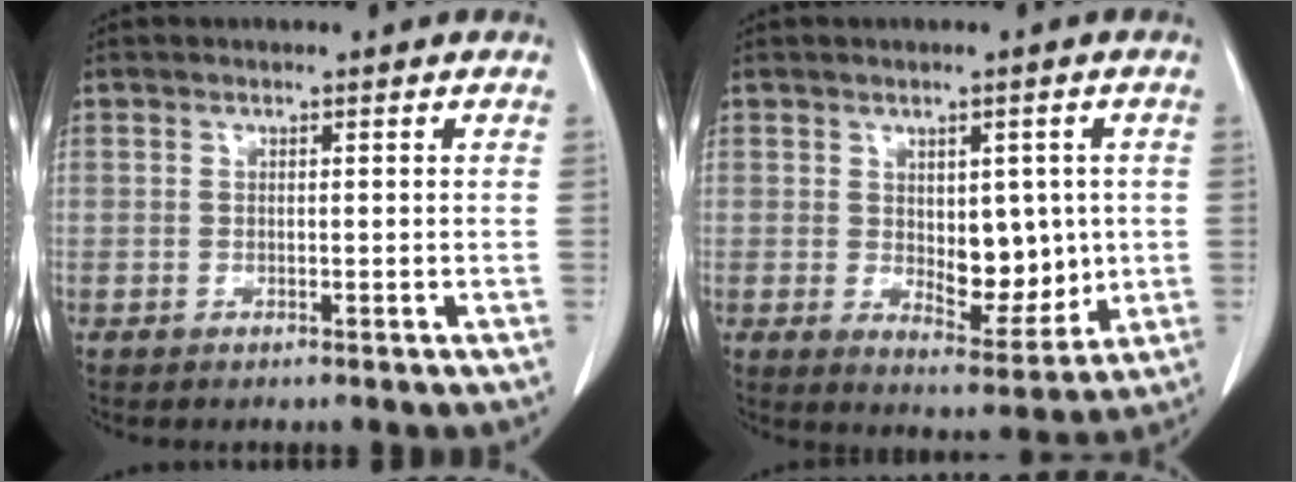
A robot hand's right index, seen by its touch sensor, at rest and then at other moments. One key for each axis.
{"total": 8.0, "fx": 0.3, "fy": 4.1, "fz": 6.8, "tx": -0.088, "ty": -0.006, "tz": 0.021}